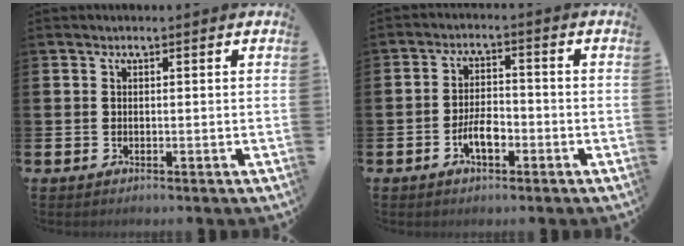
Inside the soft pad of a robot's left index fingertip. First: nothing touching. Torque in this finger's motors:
{"motor_torque": [0.72, -0.03, 0.17, 0.14]}